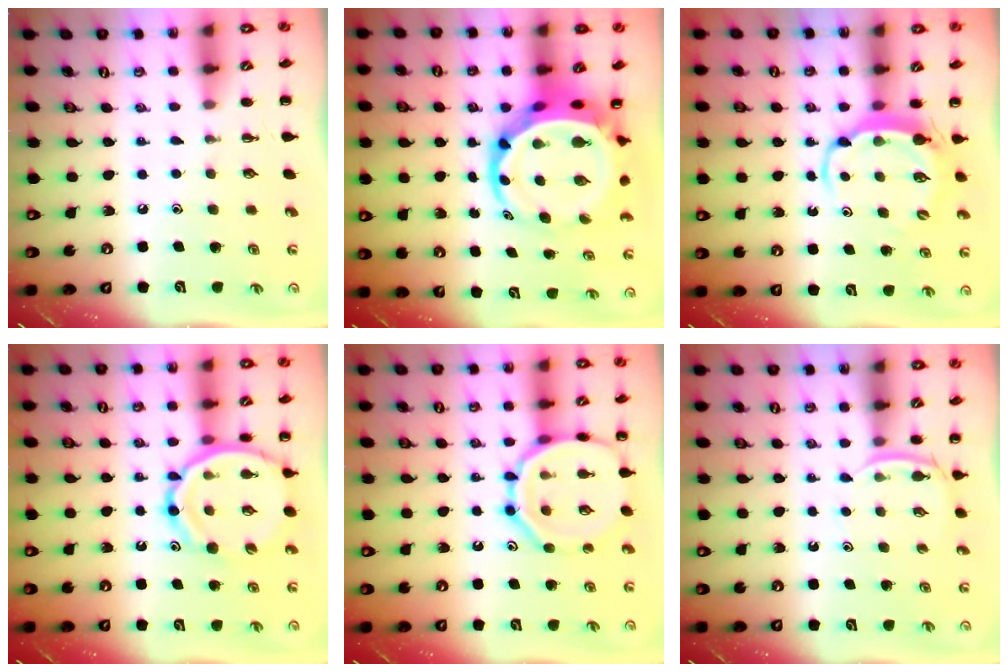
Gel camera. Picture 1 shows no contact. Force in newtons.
{"total": 9.6, "press": 9.3, "slide": 2.7}
{"total": 6.3, "press": 6.2, "slide": 1.1}
{"total": 14.8, "press": 14.4, "slide": 3.5}
{"total": 15.3, "press": 15.2, "slide": 1.4}
{"total": 3.4, "press": 3.1, "slide": 1.2}